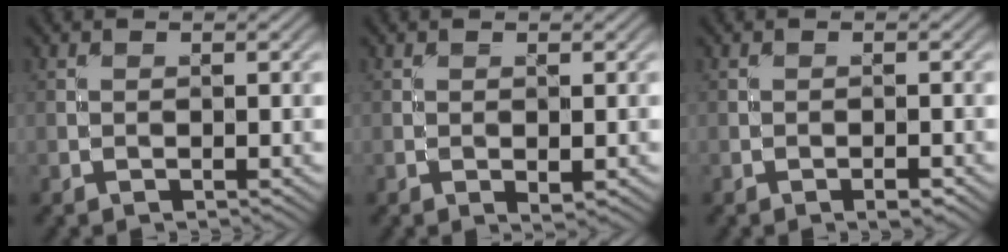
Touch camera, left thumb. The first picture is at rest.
{"total": 1.6, "force": [-0.3, 0.7, 1.4], "torque": [-0.022, -0.002, -0.004]}
{"total": 1.4, "force": [-0.8, 0.5, 1.0], "torque": [-0.015, 0.001, -0.014]}